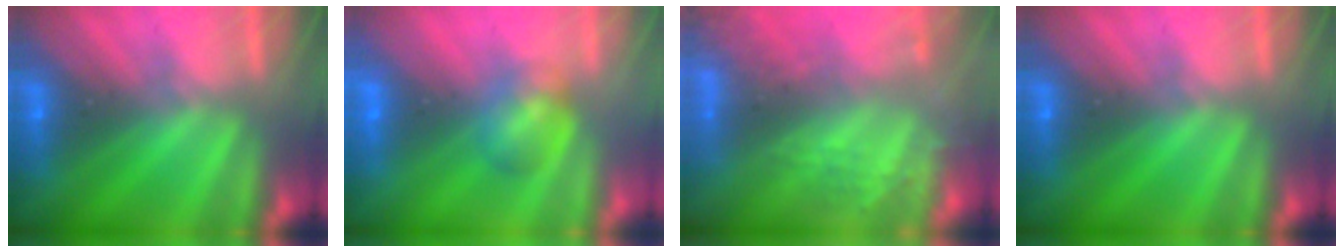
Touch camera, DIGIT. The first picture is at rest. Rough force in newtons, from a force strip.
{"total": 4.6}
{"total": 7.8}
{"total": 0.0}